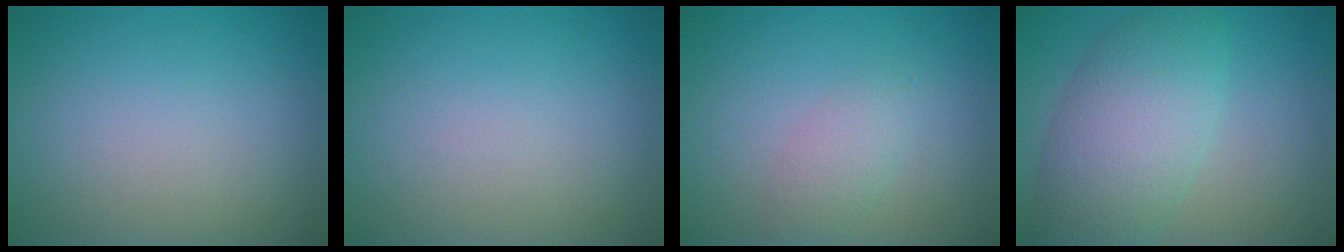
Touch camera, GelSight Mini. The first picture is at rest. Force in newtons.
{"total": 0.0}
{"total": 1.8, "press": 1.8, "slide": 0.0}
{"total": 7.0, "press": 7.0, "slide": 0.3}